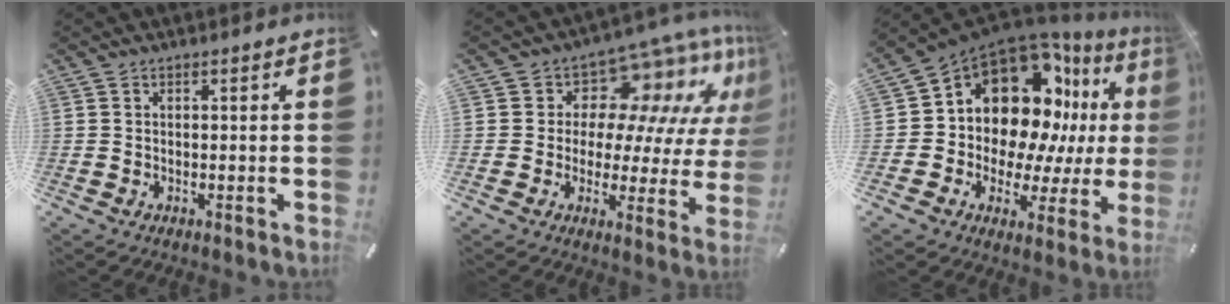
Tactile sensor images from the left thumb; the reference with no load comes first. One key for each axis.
{"total": 12.8, "fx": 8.4, "fy": 7.8, "fz": 5.7, "tx": -0.079, "ty": -0.080, "tz": 0.144}
{"total": 16.5, "fx": 7.0, "fy": 11.8, "fz": 9.3, "tx": -0.163, "ty": -0.089, "tz": 0.125}